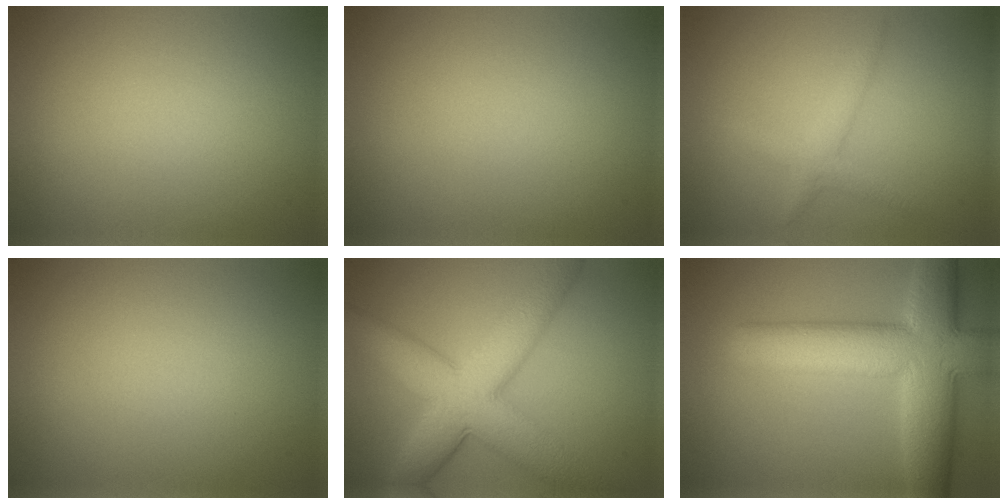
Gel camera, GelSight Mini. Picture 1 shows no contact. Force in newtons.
{"total": 0.0}
{"total": 2.0, "press": 2.0, "slide": 0.1}
{"total": 0.0}
{"total": 9.9, "press": 9.9, "slide": 0.1}
{"total": 11.4, "press": 11.4, "slide": 0.4}